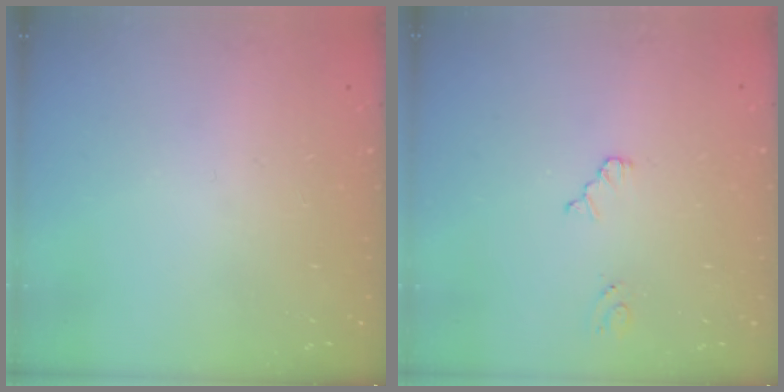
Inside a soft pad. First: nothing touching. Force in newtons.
{"total": 3.6, "press": 3.5, "slide": 0.5}